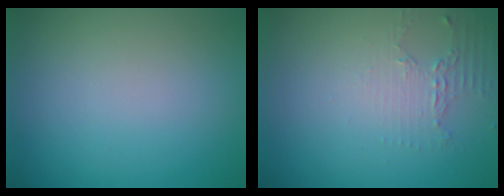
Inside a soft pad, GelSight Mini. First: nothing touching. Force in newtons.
{"total": 2.1, "press": 1.5, "slide": 1.4}